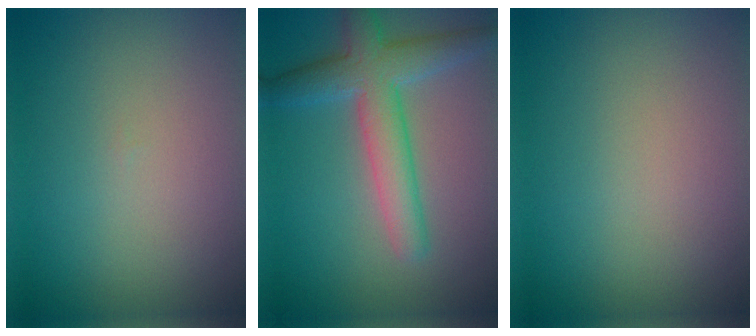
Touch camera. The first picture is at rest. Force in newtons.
{"total": 5.4, "press": 5.4, "slide": 0.2}
{"total": 0.0}